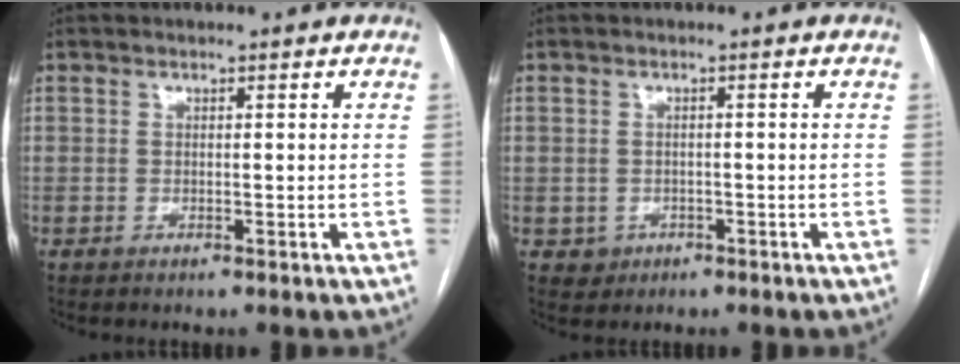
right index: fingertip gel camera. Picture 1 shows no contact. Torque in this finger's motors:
{"motor_torque": [-0.71, 0.13, -1.05, -0.21]}